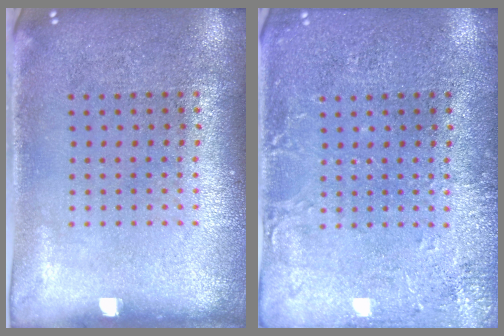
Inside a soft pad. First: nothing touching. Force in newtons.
{"total": 2.5, "press": 2.5, "slide": 0.3}